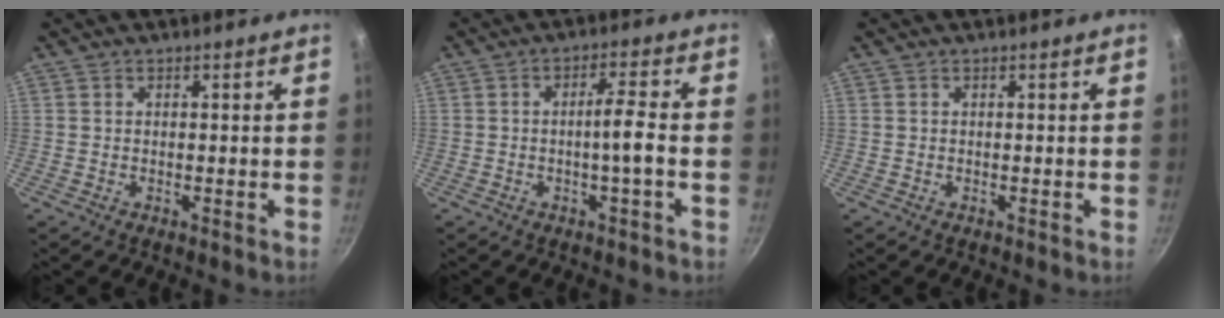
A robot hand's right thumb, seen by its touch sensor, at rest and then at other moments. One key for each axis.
{"total": 4.8, "fx": -1.1, "fy": -0.2, "fz": 4.7, "tx": -0.085, "ty": 0.016, "tz": -0.019}
{"total": 0.0}